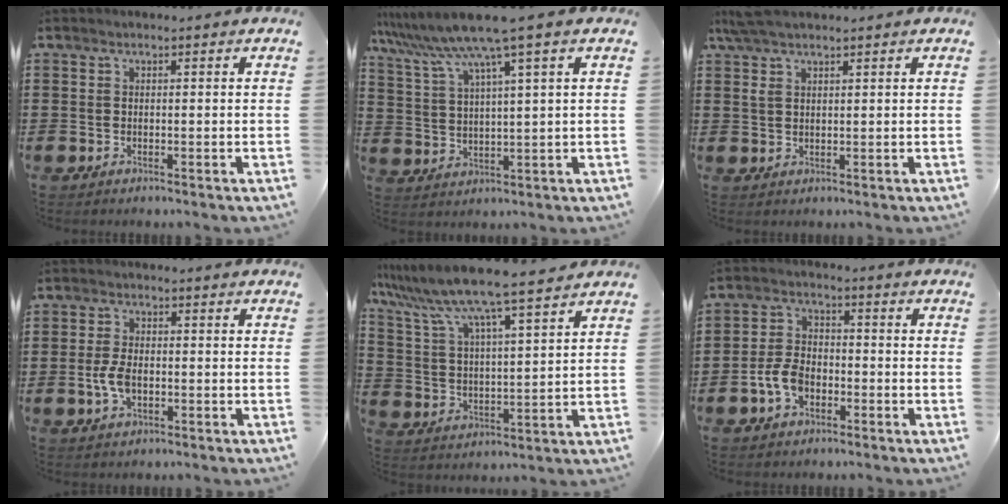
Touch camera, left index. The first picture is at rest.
{"total": 8.1, "force": [5.8, -0.5, 5.7], "torque": [-0.138, -0.033, 0.093]}
{"total": 3.1, "force": [2.1, 1.0, 2.1], "torque": [-0.046, 0.005, 0.039]}
{"total": 4.4, "force": [-0.7, 2.2, 3.7], "torque": [-0.095, -0.007, -0.019]}
{"total": 8.4, "force": [7.5, -0.5, 3.7], "torque": [-0.104, -0.046, 0.124]}
{"total": 5.4, "force": [-2.3, 3.3, 3.7], "torque": [-0.098, -0.001, -0.050]}